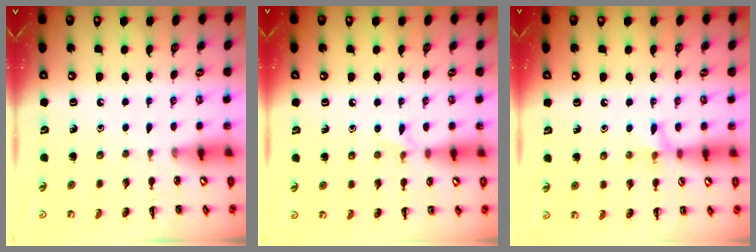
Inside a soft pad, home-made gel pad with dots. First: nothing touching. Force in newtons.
{"total": 4.5, "press": 4.3, "slide": 1.4}
{"total": 6.8, "press": 6.6, "slide": 1.6}